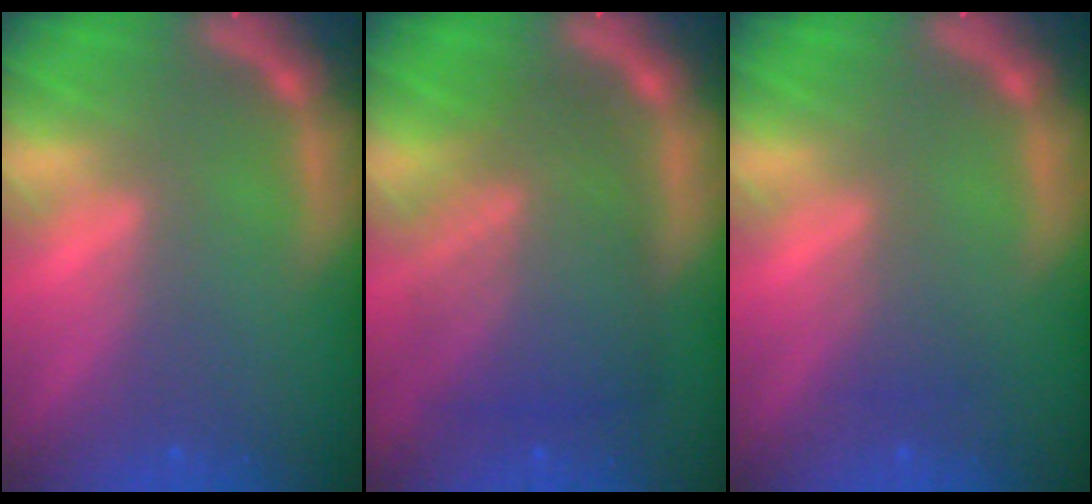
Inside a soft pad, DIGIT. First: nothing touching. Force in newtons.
{"total": 8.7}
{"total": 1.5}